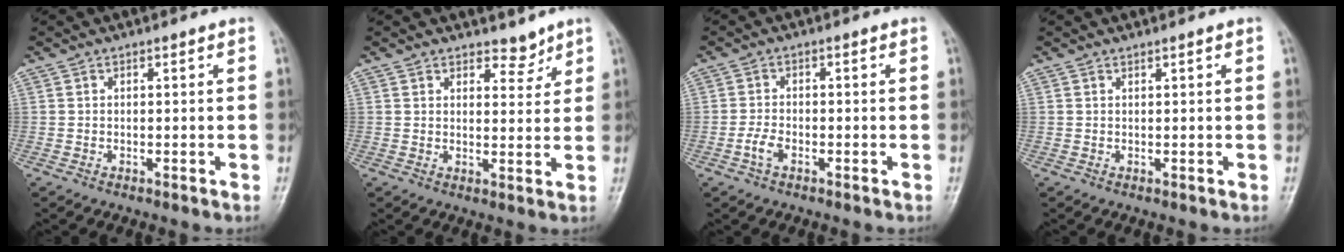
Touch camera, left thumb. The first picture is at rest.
{"total": 3.5, "force": [2.9, 1.8, 0.8], "torque": [0.012, -0.022, 0.042]}
{"total": 2.6, "force": [-1.4, 1.3, 1.7], "torque": [-0.040, 0.009, -0.031]}
{"total": 0.0}